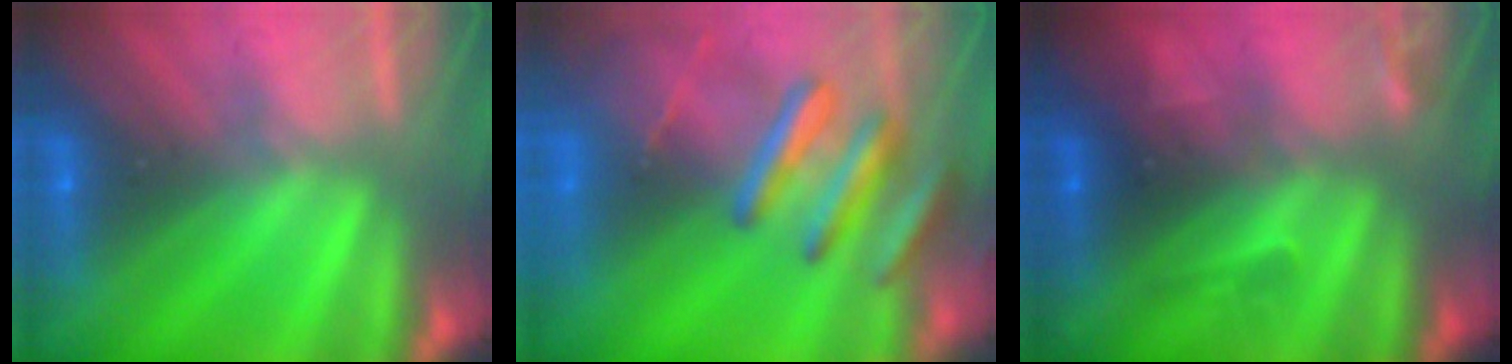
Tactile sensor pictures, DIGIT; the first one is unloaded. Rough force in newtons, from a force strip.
{"total": 8.6}
{"total": 2.4}